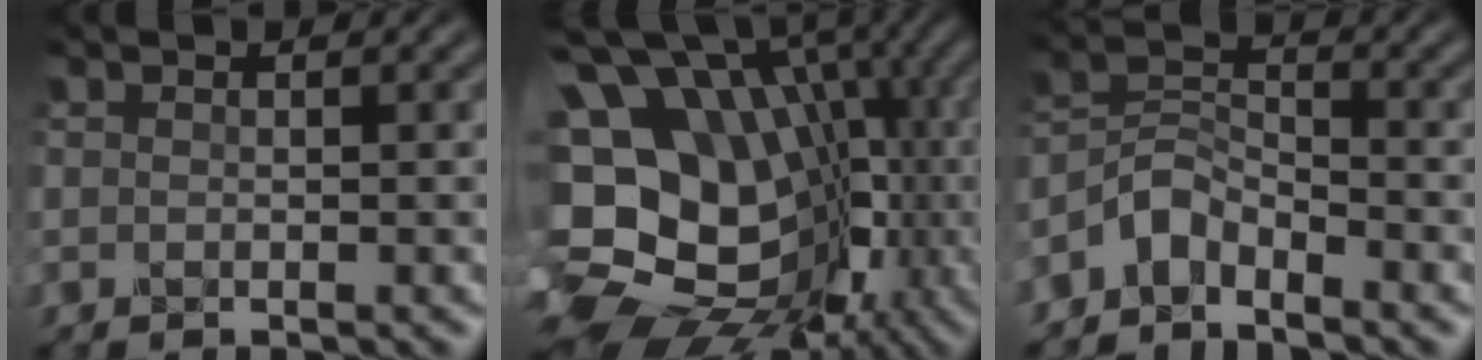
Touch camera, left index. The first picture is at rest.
{"total": 18.9, "force": [-0.9, 14.5, 12.0], "torque": [-0.195, 0.015, -0.003]}
{"total": 3.1, "force": [-2.6, 1.2, 1.2], "torque": [-0.026, 0.013, -0.065]}